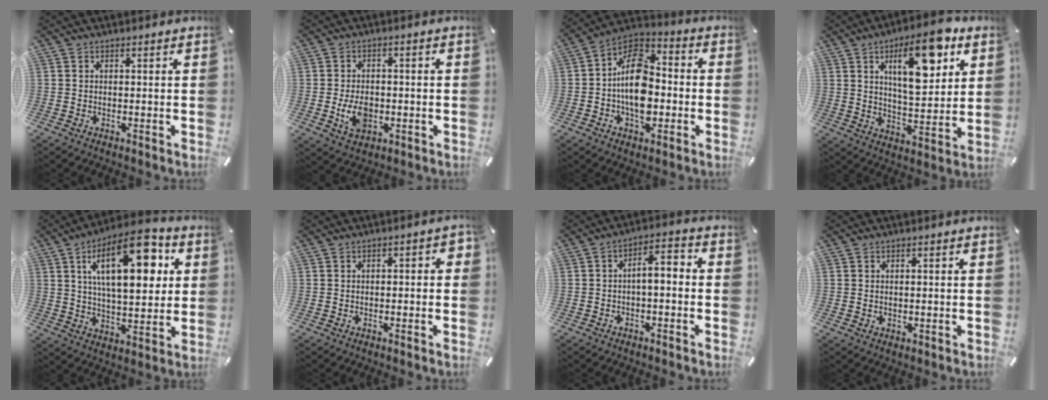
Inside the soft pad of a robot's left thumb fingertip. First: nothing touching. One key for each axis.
{"total": 7.3, "fx": -1.6, "fy": 5.1, "fz": 5.0, "tx": -0.109, "ty": -0.002, "tz": -0.031}
{"total": 14.6, "fx": -2.7, "fy": 9.8, "fz": 10.5, "tx": -0.198, "ty": 0.010, "tz": -0.050}
{"total": 16.4, "fx": 7.8, "fy": 7.2, "fz": 12.6, "tx": -0.181, "ty": -0.025, "tz": 0.124}
{"total": 20.6, "fx": 7.8, "fy": 9.6, "fz": 16.4, "tx": -0.251, "ty": -0.018, "tz": 0.119}
{"total": 2.5, "fx": -1.4, "fy": 1.1, "fz": 1.7, "tx": -0.027, "ty": 0.010, "tz": -0.026}
{"total": 4.8, "fx": -1.5, "fy": 2.2, "fz": 4.0, "tx": -0.065, "ty": 0.009, "tz": -0.034}
{"total": 1.0, "fx": 0.1, "fy": 0.9, "fz": 0.4, "tx": -0.009, "ty": 0.006, "tz": -0.001}